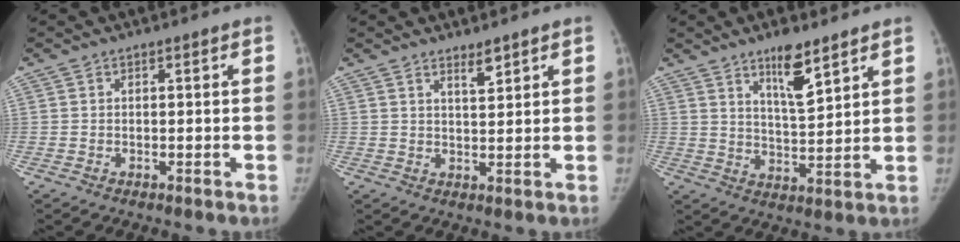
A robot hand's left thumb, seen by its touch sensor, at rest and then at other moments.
{"total": 2.6, "force": [2.1, 0.5, 1.5], "torque": [-0.019, -0.021, 0.039]}
{"total": 8.3, "force": [5.5, 2.2, 5.8], "torque": [-0.085, -0.042, 0.097]}